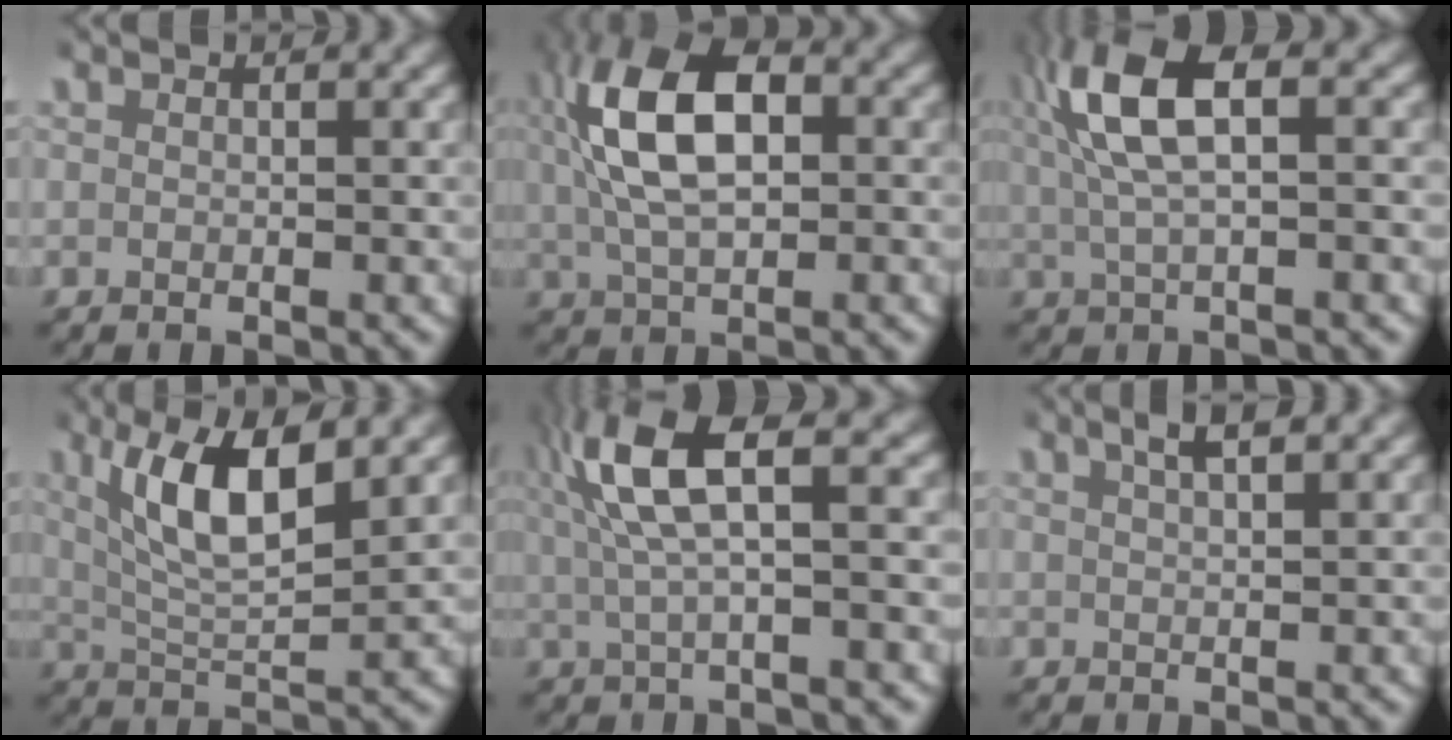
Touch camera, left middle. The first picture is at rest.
{"total": 10.1, "force": [1.8, 5.5, 8.3], "torque": [-0.169, 0.003, 0.031]}
{"total": 7.4, "force": [1.7, 3.3, 6.4], "torque": [-0.145, 0.004, 0.027]}
{"total": 6.0, "force": [2.4, 1.8, 5.2], "torque": [-0.099, -0.001, 0.046]}
{"total": 7.0, "force": [1.7, 2.6, 6.3], "torque": [-0.138, 0.009, 0.023]}
{"total": 3.0, "force": [2.1, 0.6, 2.1], "torque": [-0.036, 0.008, 0.033]}